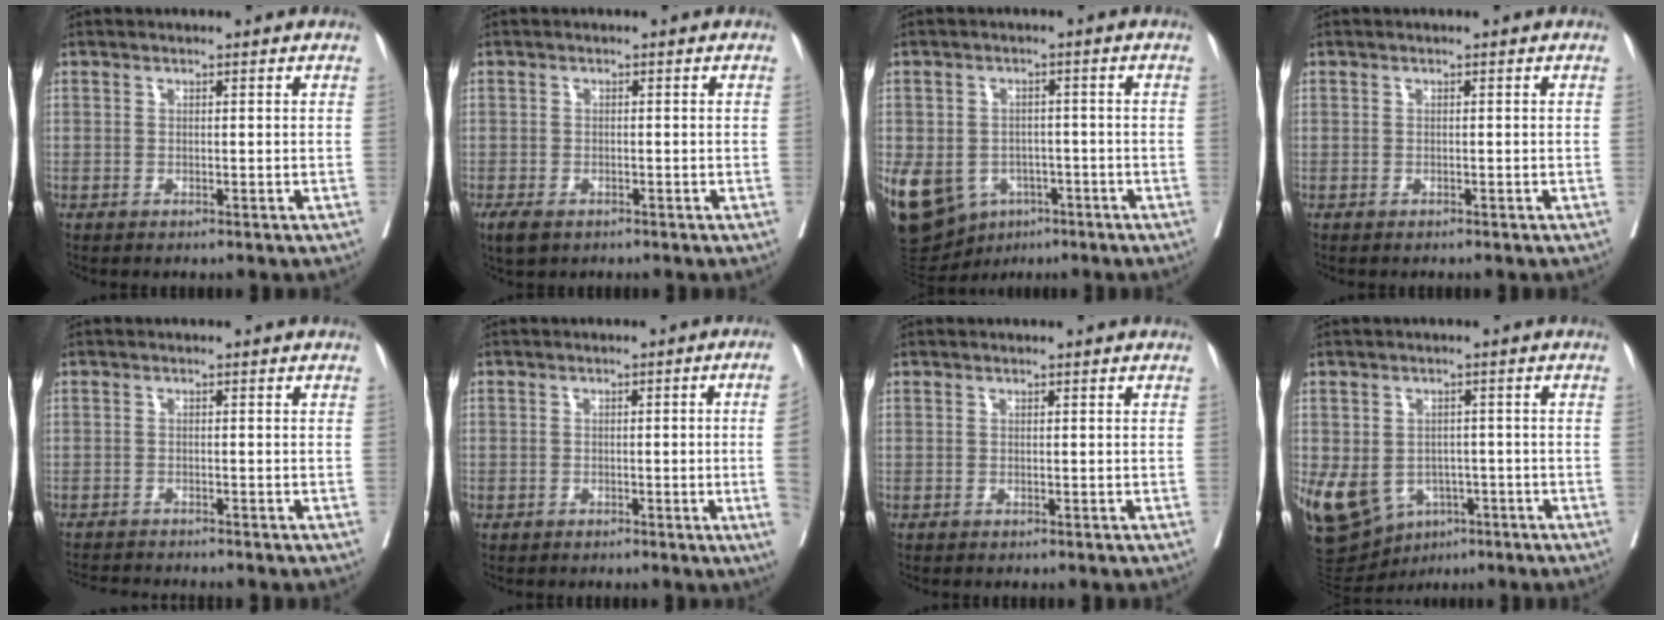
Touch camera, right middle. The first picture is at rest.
{"total": 3.6, "force": [-2.5, 1.7, 2.0], "torque": [-0.038, -0.009, -0.038]}
{"total": 21.1, "force": [-8.6, 16.4, 10.0], "torque": [-0.299, -0.012, -0.121]}
{"total": 1.2, "force": [-1.0, 0.2, 0.5], "torque": [-0.003, 0.000, -0.014]}
{"total": 5.8, "force": [-5.6, 0.1, 1.5], "torque": [-0.019, -0.012, -0.091]}
{"total": 5.4, "force": [-1.1, -1.0, 5.2], "torque": [-0.056, -0.001, -0.017]}
{"total": 0.0}
{"total": 12.4, "force": [-4.8, 9.4, 6.5], "torque": [-0.142, 0.007, -0.064]}